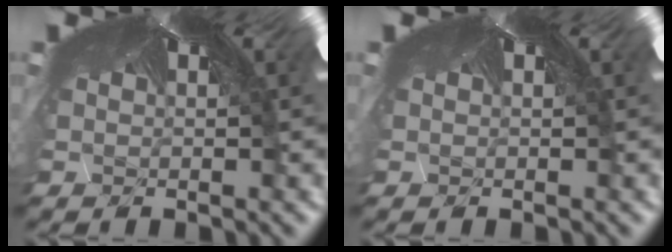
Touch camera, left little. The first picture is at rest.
{"total": 0.0}